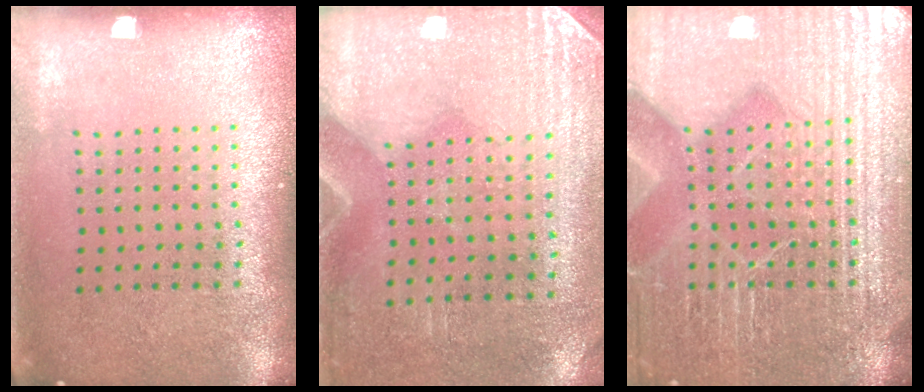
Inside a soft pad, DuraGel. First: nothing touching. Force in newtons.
{"total": 2.9, "press": 2.5, "slide": 1.5}
{"total": 7.6, "press": 7.5, "slide": 0.9}